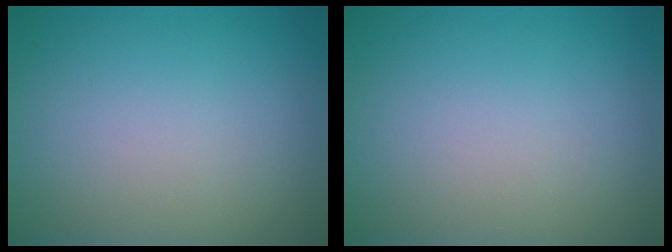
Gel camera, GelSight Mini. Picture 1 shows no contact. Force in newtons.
{"total": 0.0}